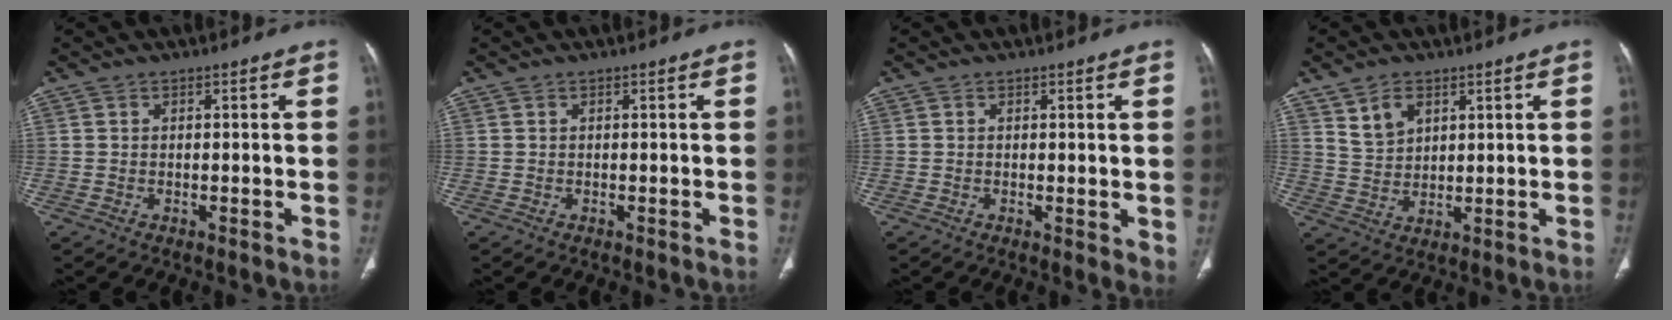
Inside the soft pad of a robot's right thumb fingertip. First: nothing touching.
{"total": 0.0}
{"total": 2.4, "force": [0.2, 0.9, 2.3], "torque": [-0.034, -0.011, 0.001]}
{"total": 5.5, "force": [3.1, 3.5, 2.9], "torque": [-0.040, -0.019, 0.067]}